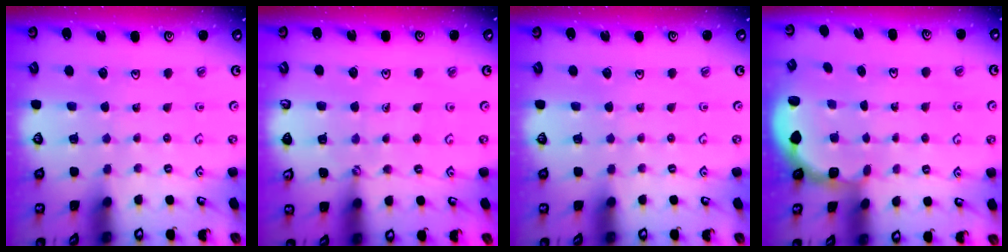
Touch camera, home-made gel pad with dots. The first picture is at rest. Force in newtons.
{"total": 1.6, "press": 1.6, "slide": 0.5}
{"total": 0.0}
{"total": 1.8, "press": 1.6, "slide": 0.8}